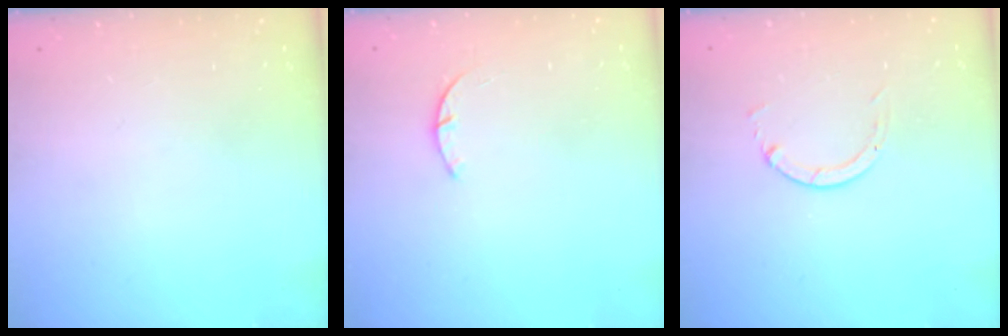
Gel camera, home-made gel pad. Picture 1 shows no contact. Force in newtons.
{"total": 1.4, "press": 1.4, "slide": 0.3}
{"total": 1.3, "press": 1.2, "slide": 0.3}